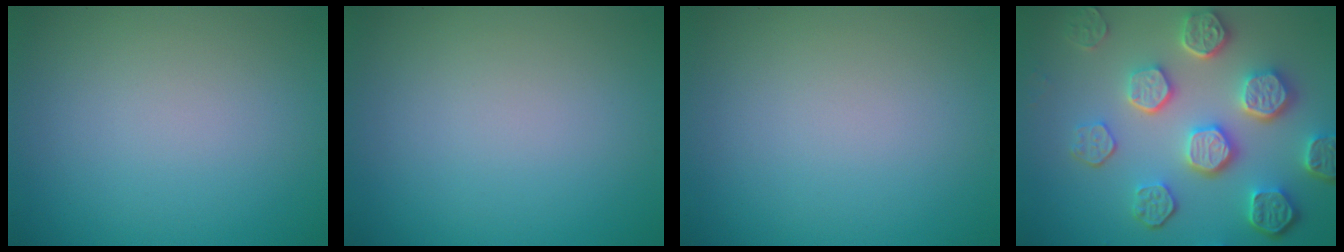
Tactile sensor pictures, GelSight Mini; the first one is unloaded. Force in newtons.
{"total": 0.0}
{"total": 0.0}
{"total": 7.5, "press": 5.8, "slide": 4.7}